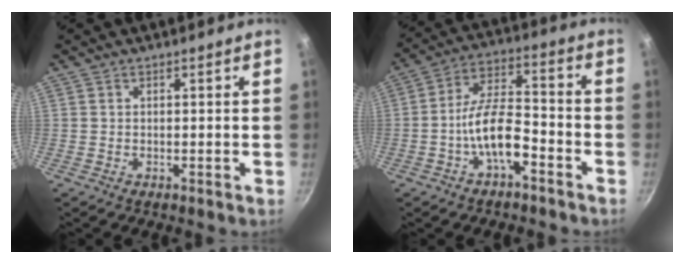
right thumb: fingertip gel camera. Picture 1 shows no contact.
{"total": 10.4, "force": [-4.7, 4.2, 8.2], "torque": [-0.137, 0.049, -0.090]}